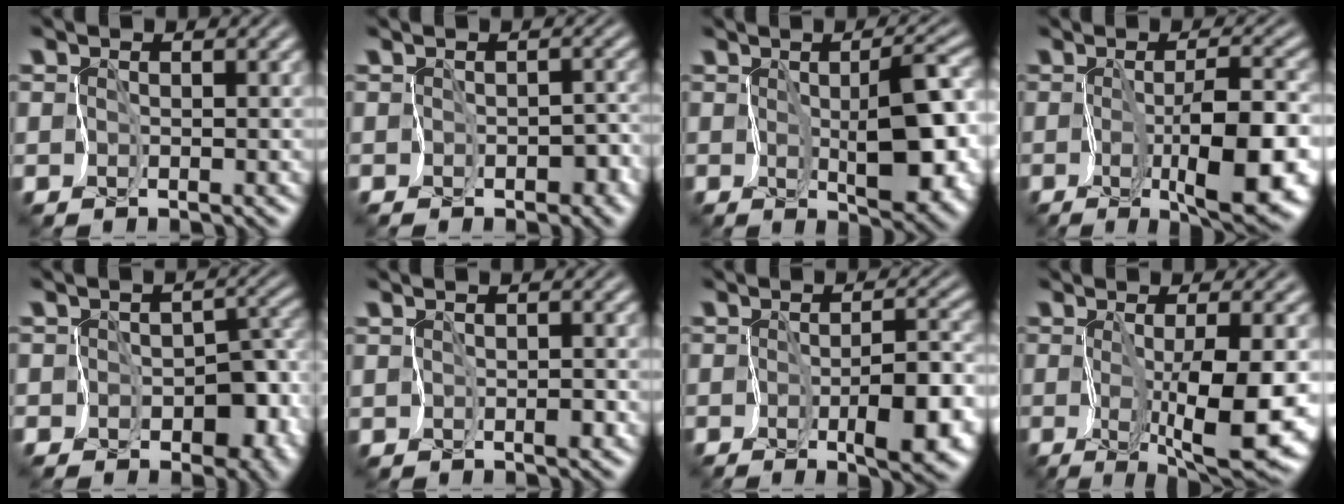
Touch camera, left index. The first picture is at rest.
{"total": 3.2, "force": [-2.0, 2.0, 1.6], "torque": [0.011, 0.013, -0.026]}
{"total": 7.8, "force": [-0.2, 3.2, 7.1], "torque": [-0.109, 0.004, -0.005]}
{"total": 7.8, "force": [-2.3, 1.7, 7.3], "torque": [-0.111, -0.004, -0.038]}
{"total": 10.0, "force": [-4.8, 6.8, 5.4], "torque": [-0.022, -0.007, -0.068]}
{"total": 1.5, "force": [0.1, 1.0, 1.1], "torque": [-0.002, 0.004, 0.015]}
{"total": 5.2, "force": [-2.0, 1.7, 4.5], "torque": [-0.063, -0.001, -0.031]}
{"total": 8.2, "force": [-1.4, 1.3, 8.0], "torque": [-0.135, -0.010, -0.020]}